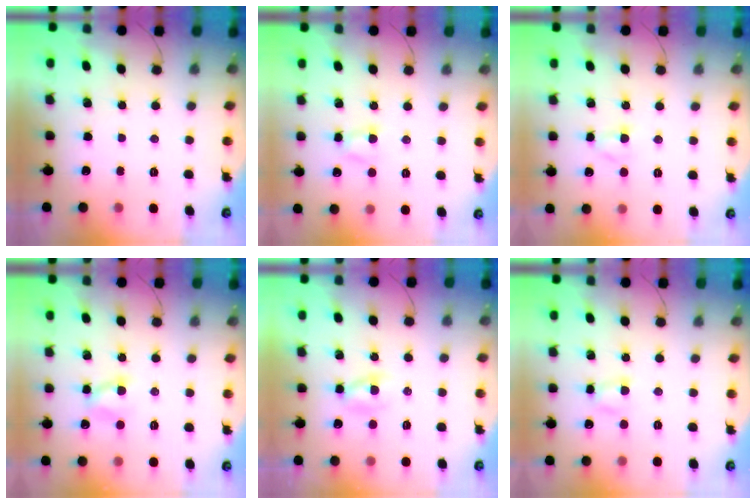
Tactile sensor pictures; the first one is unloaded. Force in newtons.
{"total": 3.5, "press": 3.4, "slide": 1.1}
{"total": 2.6, "press": 2.5, "slide": 0.9}
{"total": 4.9, "press": 4.9, "slide": 0.8}
{"total": 2.2, "press": 2.0, "slide": 1.1}
{"total": 3.3, "press": 3.0, "slide": 1.2}